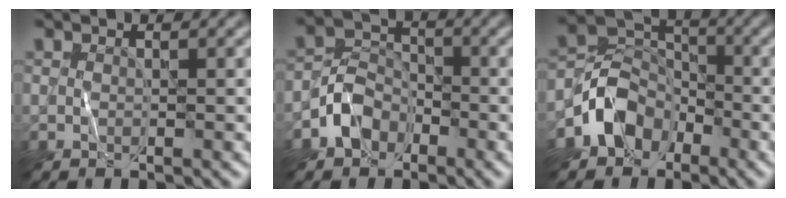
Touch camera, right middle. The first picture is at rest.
{"total": 3.3, "force": [-2.0, 2.4, 0.9], "torque": [-0.014, 0.011, -0.044]}
{"total": 5.2, "force": [-2.8, 4.0, 1.8], "torque": [-0.015, 0.006, -0.062]}